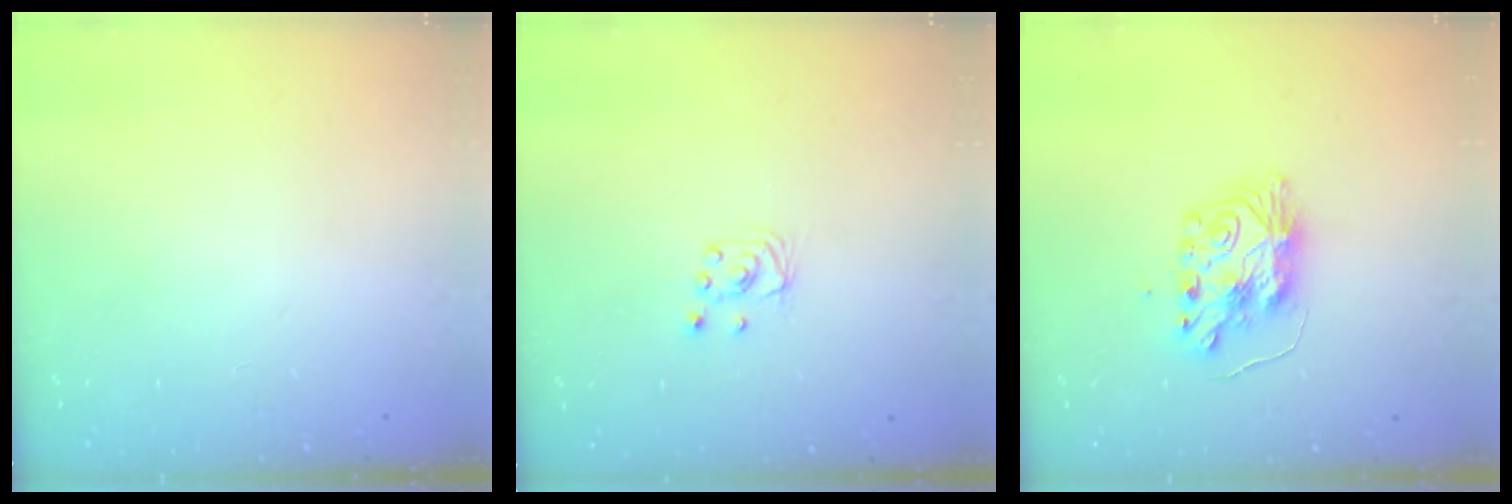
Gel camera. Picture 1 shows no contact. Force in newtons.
{"total": 3.1, "press": 3.1, "slide": 0.2}
{"total": 9.1, "press": 9.0, "slide": 0.9}